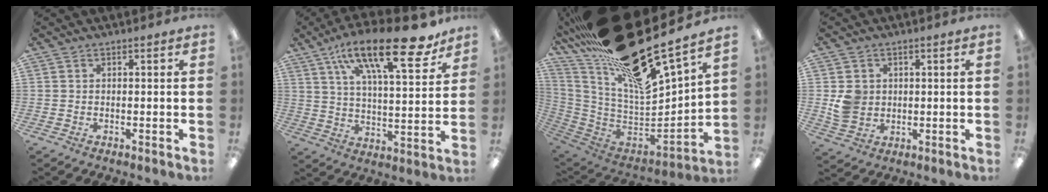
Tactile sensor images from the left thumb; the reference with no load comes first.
{"total": 23.7, "force": [14.4, 8.0, 17.1], "torque": [-0.259, -0.077, 0.231]}
{"total": 28.2, "force": [20.3, 6.9, 18.3], "torque": [-0.279, -0.160, 0.342]}
{"total": 5.1, "force": [0.9, 4.6, 2.0], "torque": [-0.020, 0.002, 0.017]}